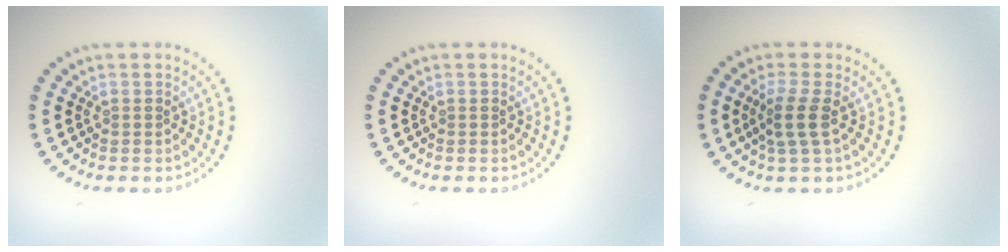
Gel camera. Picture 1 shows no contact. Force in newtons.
{"total": 0.0}
{"total": 2.4, "press": 1.9, "slide": 1.4}